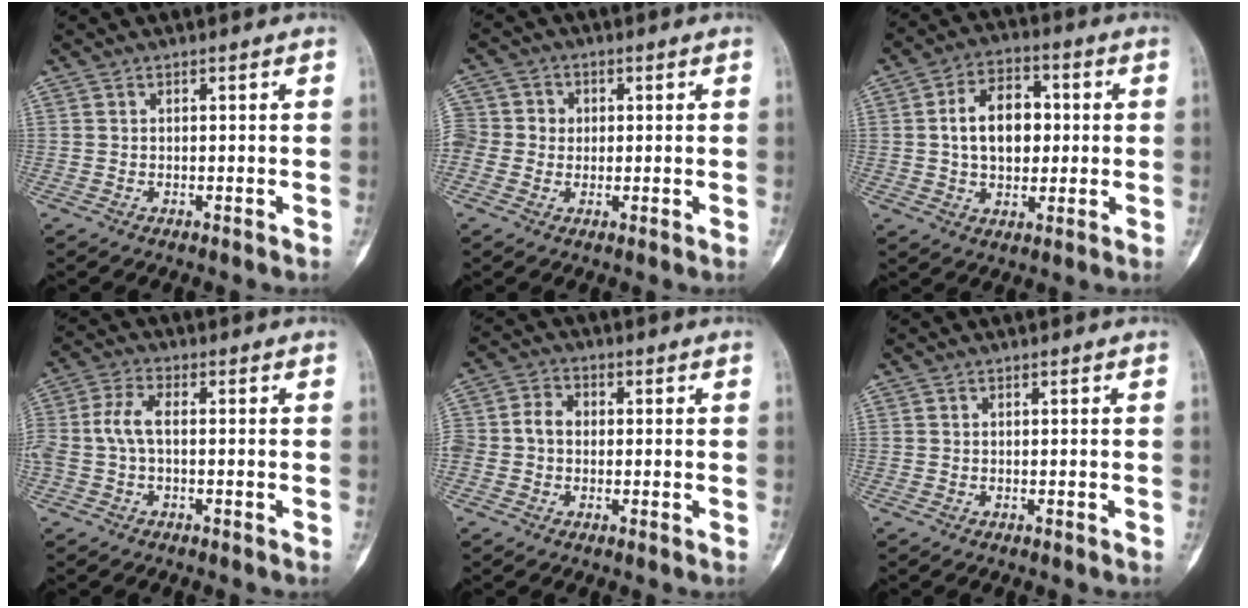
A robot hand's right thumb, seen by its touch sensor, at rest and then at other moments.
{"total": 9.5, "force": [0.7, 8.8, 3.5], "torque": [-0.076, 0.033, 0.017]}
{"total": 11.5, "force": [1.0, 7.7, 8.6], "torque": [-0.116, 0.015, 0.015]}
{"total": 6.4, "force": [-0.4, 3.3, 5.4], "torque": [-0.135, 0.021, -0.012]}
{"total": 6.3, "force": [-0.1, 5.2, 3.6], "torque": [-0.061, 0.026, -0.006]}
{"total": 0.0}